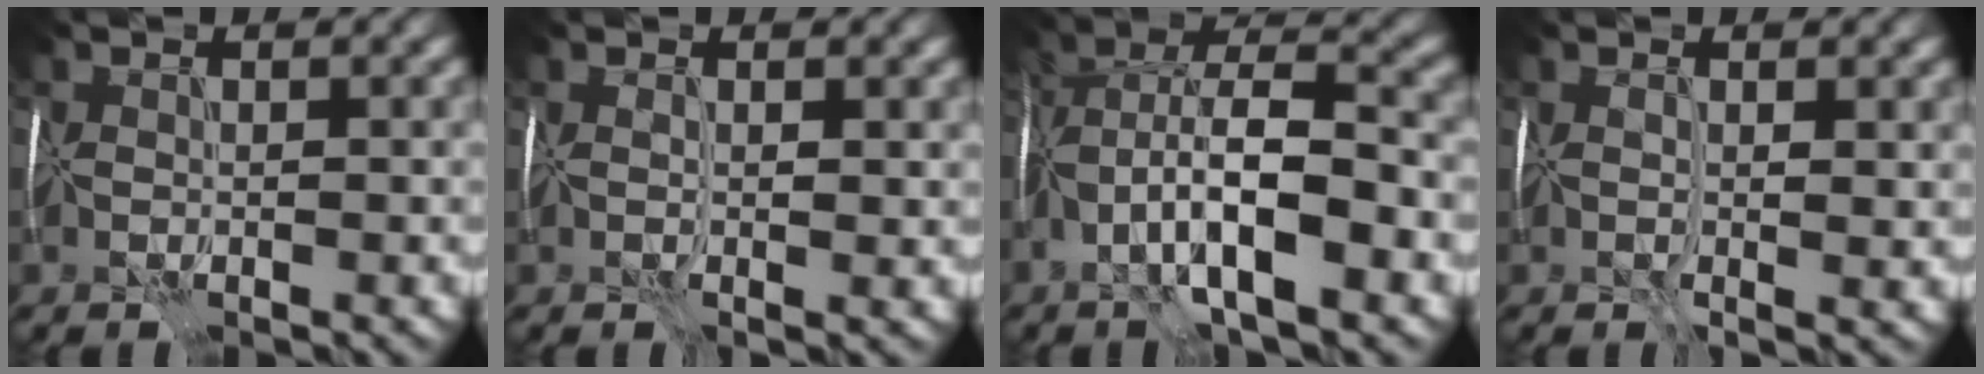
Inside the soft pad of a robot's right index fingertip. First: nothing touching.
{"total": 1.9, "force": [0.4, 0.7, 1.8], "torque": [-0.026, -0.007, 0.010]}
{"total": 9.6, "force": [-3.9, 3.3, 8.2], "torque": [-0.151, 0.012, -0.075]}
{"total": 3.2, "force": [0.3, 1.2, 2.9], "torque": [-0.042, -0.008, 0.009]}